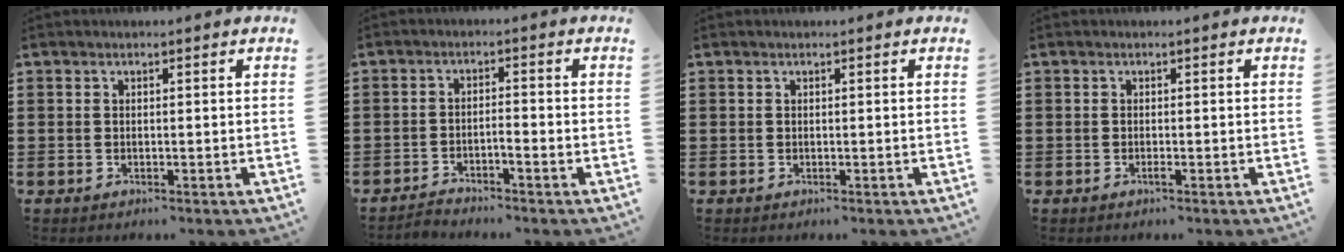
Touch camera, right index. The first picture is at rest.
{"total": 1.9, "force": [-1.9, -0.1, 0.5], "torque": [-0.012, 0.004, -0.038]}
{"total": 0.0}
{"total": 0.7, "force": [-0.4, 0.0, 0.5], "torque": [-0.010, -0.002, -0.008]}